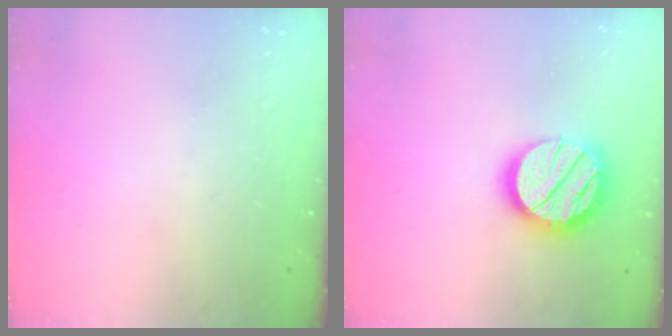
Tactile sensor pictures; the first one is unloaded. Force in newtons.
{"total": 19.9, "press": 19.8, "slide": 1.7}